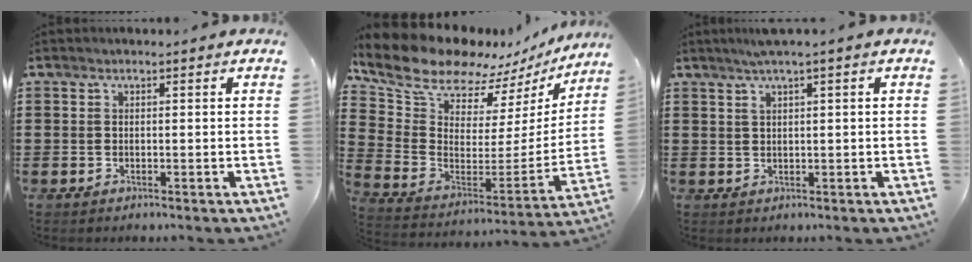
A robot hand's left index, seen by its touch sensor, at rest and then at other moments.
{"total": 11.4, "force": [9.9, 4.4, 3.5], "torque": [-0.117, -0.069, 0.177]}
{"total": 1.8, "force": [0.8, -0.1, 1.6], "torque": [-0.030, -0.001, 0.014]}